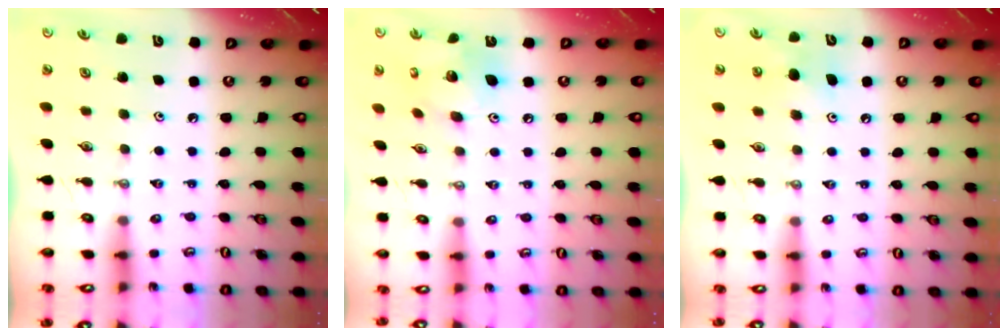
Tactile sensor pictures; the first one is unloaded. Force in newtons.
{"total": 12.7, "press": 12.7, "slide": 1.1}
{"total": 6.0, "press": 5.9, "slide": 1.0}